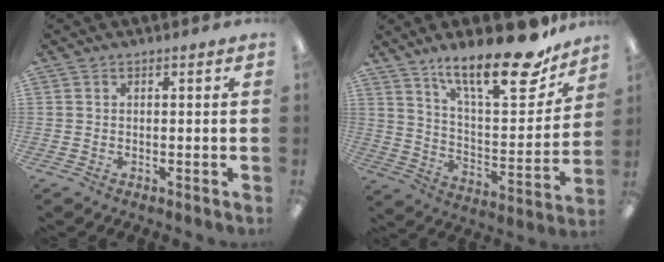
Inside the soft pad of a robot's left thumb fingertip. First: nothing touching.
{"total": 22.4, "force": [16.7, 6.4, 13.6], "torque": [-0.198, -0.118, 0.272]}